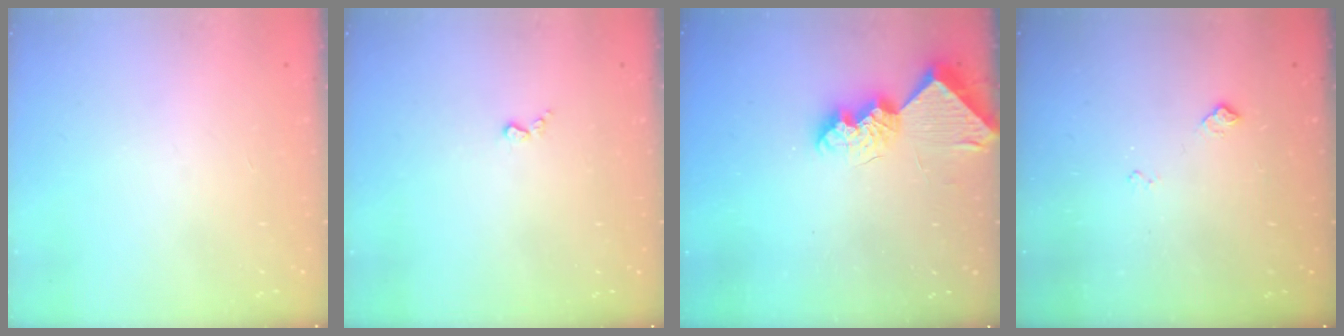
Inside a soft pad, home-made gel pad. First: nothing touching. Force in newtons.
{"total": 3.0, "press": 2.9, "slide": 0.5}
{"total": 9.5, "press": 9.5, "slide": 0.9}
{"total": 6.6, "press": 6.5, "slide": 0.9}